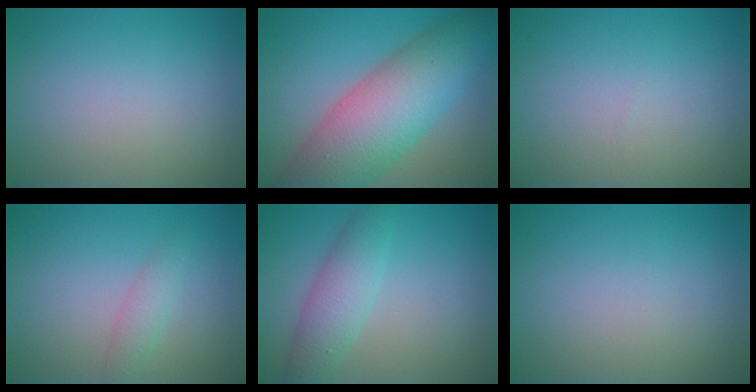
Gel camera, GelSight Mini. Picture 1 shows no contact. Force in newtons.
{"total": 10.9, "press": 10.9, "slide": 0.3}
{"total": 0.0}
{"total": 1.7, "press": 1.7, "slide": 0.1}
{"total": 3.8, "press": 3.8, "slide": 0.1}
{"total": 0.0}